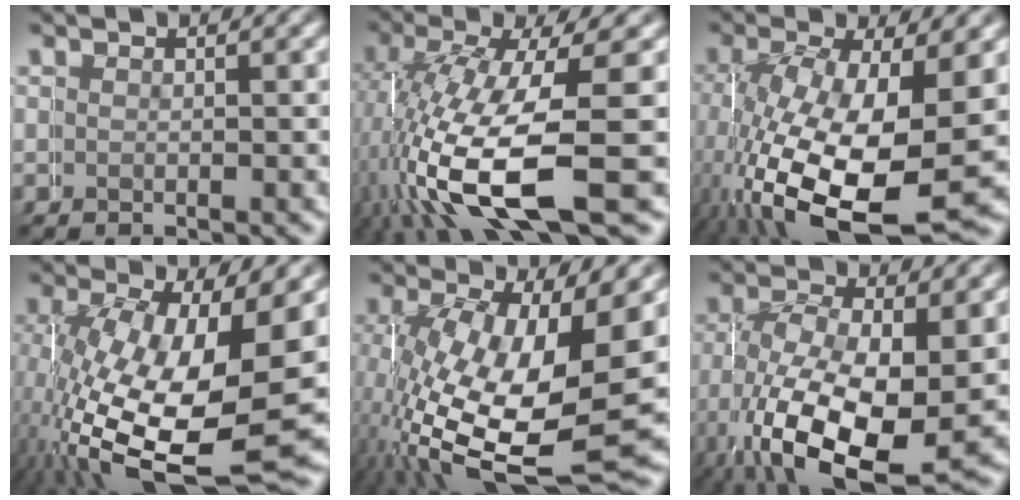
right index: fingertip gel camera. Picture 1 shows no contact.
{"total": 10.0, "force": [-1.6, 5.1, 8.4], "torque": [-0.188, -0.035, 0.001]}
{"total": 11.2, "force": [-2.0, 6.4, 9.1], "torque": [-0.206, -0.069, 0.008]}
{"total": 12.5, "force": [-1.6, 6.6, 10.5], "torque": [-0.226, -0.069, 0.022]}
{"total": 12.5, "force": [-1.2, 6.6, 10.5], "torque": [-0.225, -0.066, 0.026]}
{"total": 8.5, "force": [-1.6, 5.1, 6.6], "torque": [-0.149, -0.045, 0.004]}